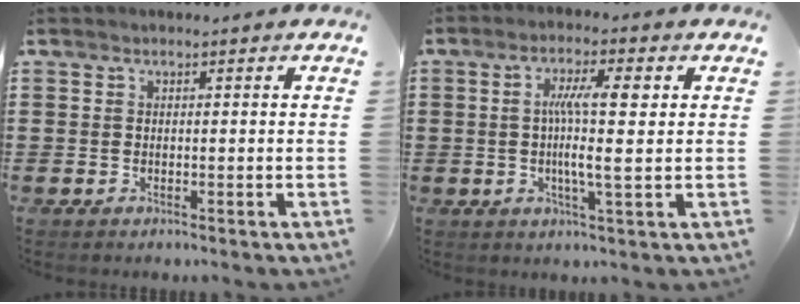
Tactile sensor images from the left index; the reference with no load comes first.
{"total": 7.9, "force": [1.1, 1.0, 7.7], "torque": [-0.137, 0.000, 0.011]}